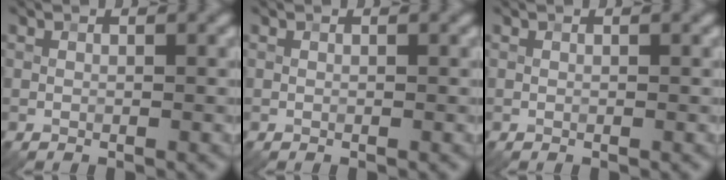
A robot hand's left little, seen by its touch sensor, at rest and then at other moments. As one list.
[{"total": 0.0}, {"total": 0.0}]